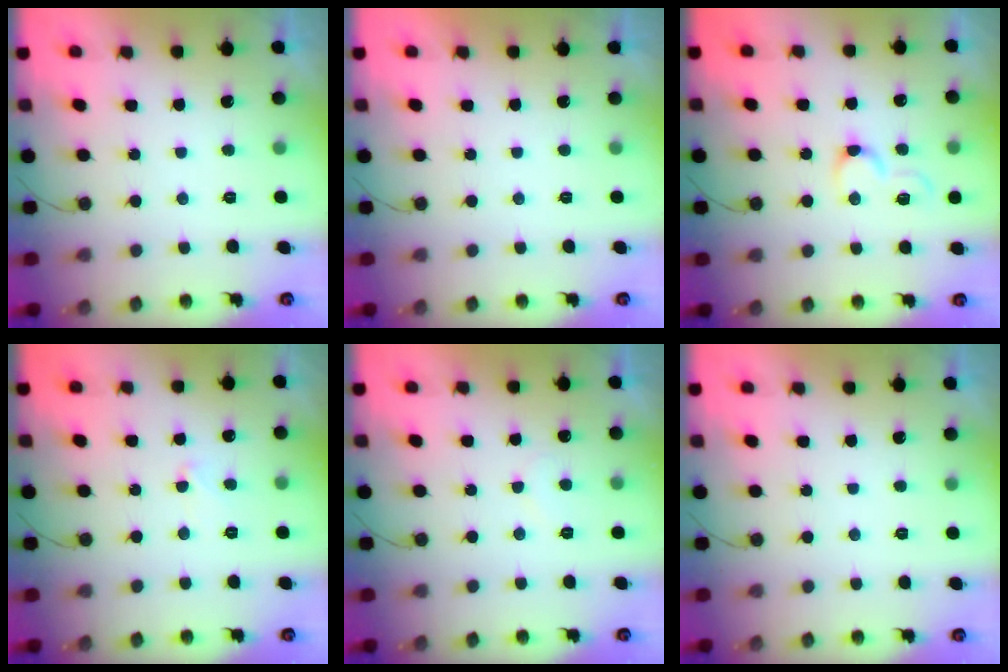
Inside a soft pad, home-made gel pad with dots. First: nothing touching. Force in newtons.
{"total": 1.6, "press": 1.6, "slide": 0.0}
{"total": 4.9, "press": 4.9, "slide": 0.8}
{"total": 3.9, "press": 3.9, "slide": 0.2}
{"total": 5.2, "press": 5.1, "slide": 0.4}
{"total": 0.0}